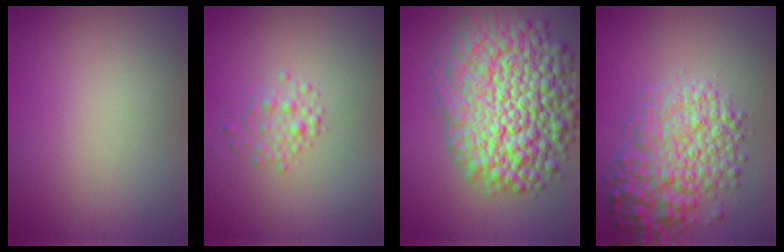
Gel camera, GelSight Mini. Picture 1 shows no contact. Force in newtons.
{"total": 1.8, "press": 1.8, "slide": 0.0}
{"total": 12.8, "press": 12.8, "slide": 0.5}
{"total": 7.4, "press": 7.4, "slide": 0.2}